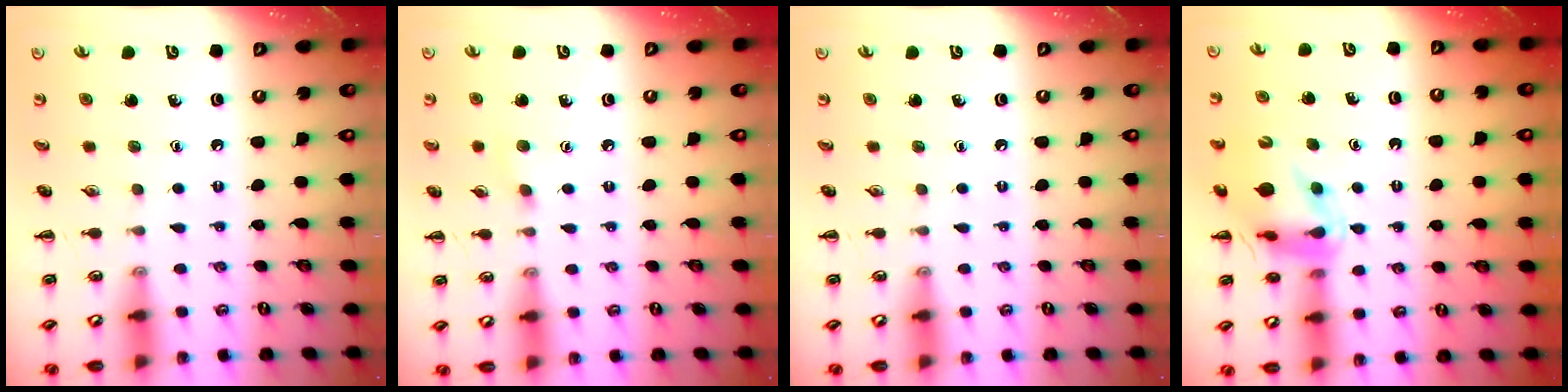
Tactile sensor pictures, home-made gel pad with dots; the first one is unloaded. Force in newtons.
{"total": 4.7, "press": 4.3, "slide": 1.7}
{"total": 0.0}
{"total": 11.9, "press": 11.3, "slide": 3.7}